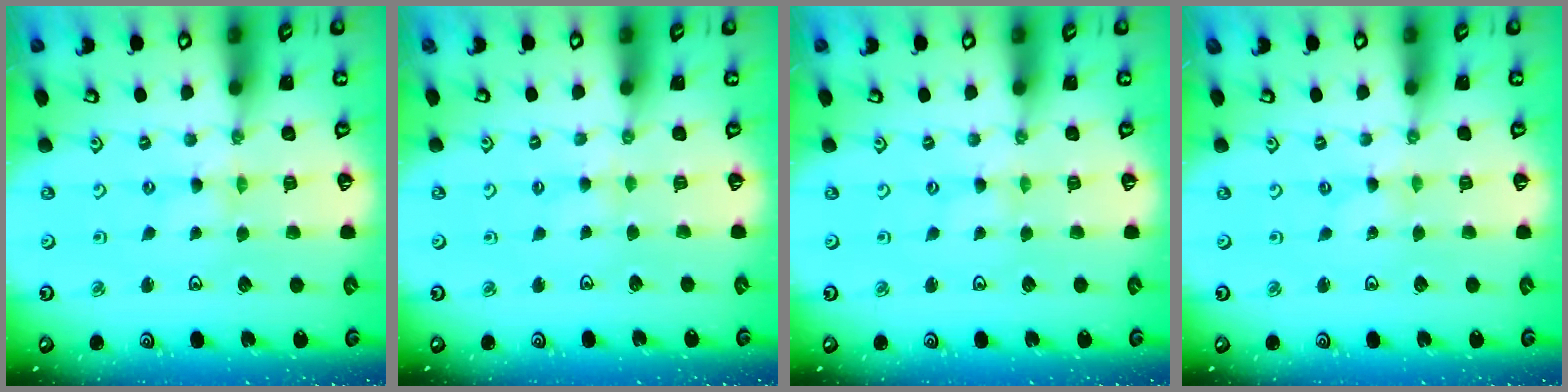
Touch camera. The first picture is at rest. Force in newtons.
{"total": 1.9, "press": 1.8, "slide": 0.4}
{"total": 0.0}
{"total": 0.0}